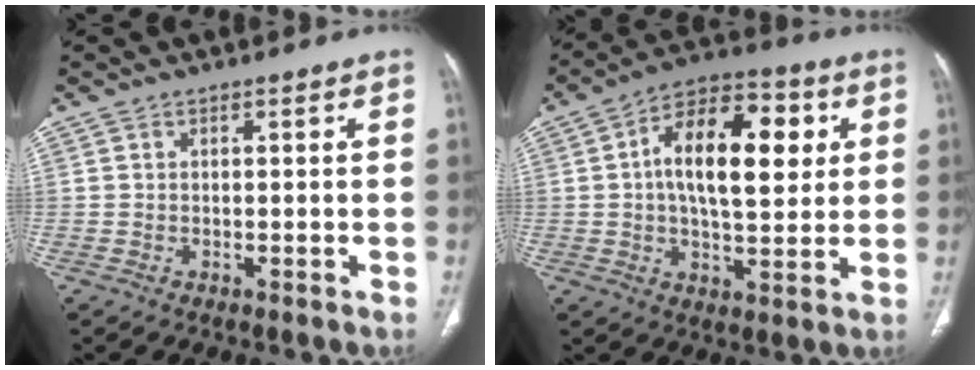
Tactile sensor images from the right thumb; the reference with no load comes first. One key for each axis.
{"total": 17.4, "fx": 3.3, "fy": 8.8, "fz": 14.7, "tx": -0.209, "ty": 0.014, "tz": 0.045}